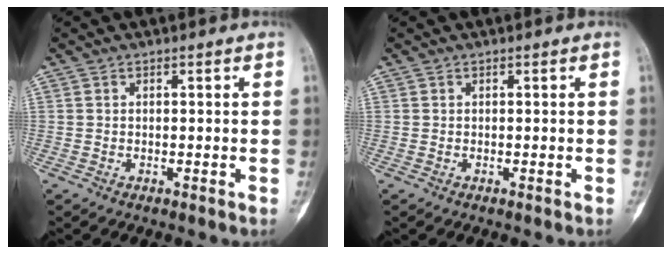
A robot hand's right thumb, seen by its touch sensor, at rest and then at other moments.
{"total": 0.0}